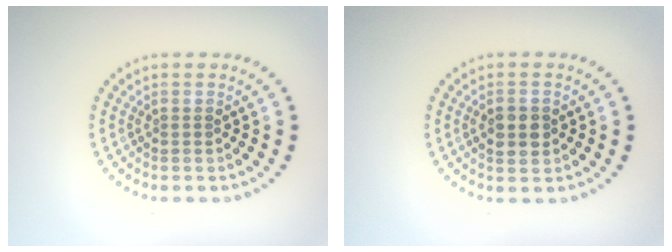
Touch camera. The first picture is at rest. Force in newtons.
{"total": 2.8, "press": 2.8, "slide": 0.1}